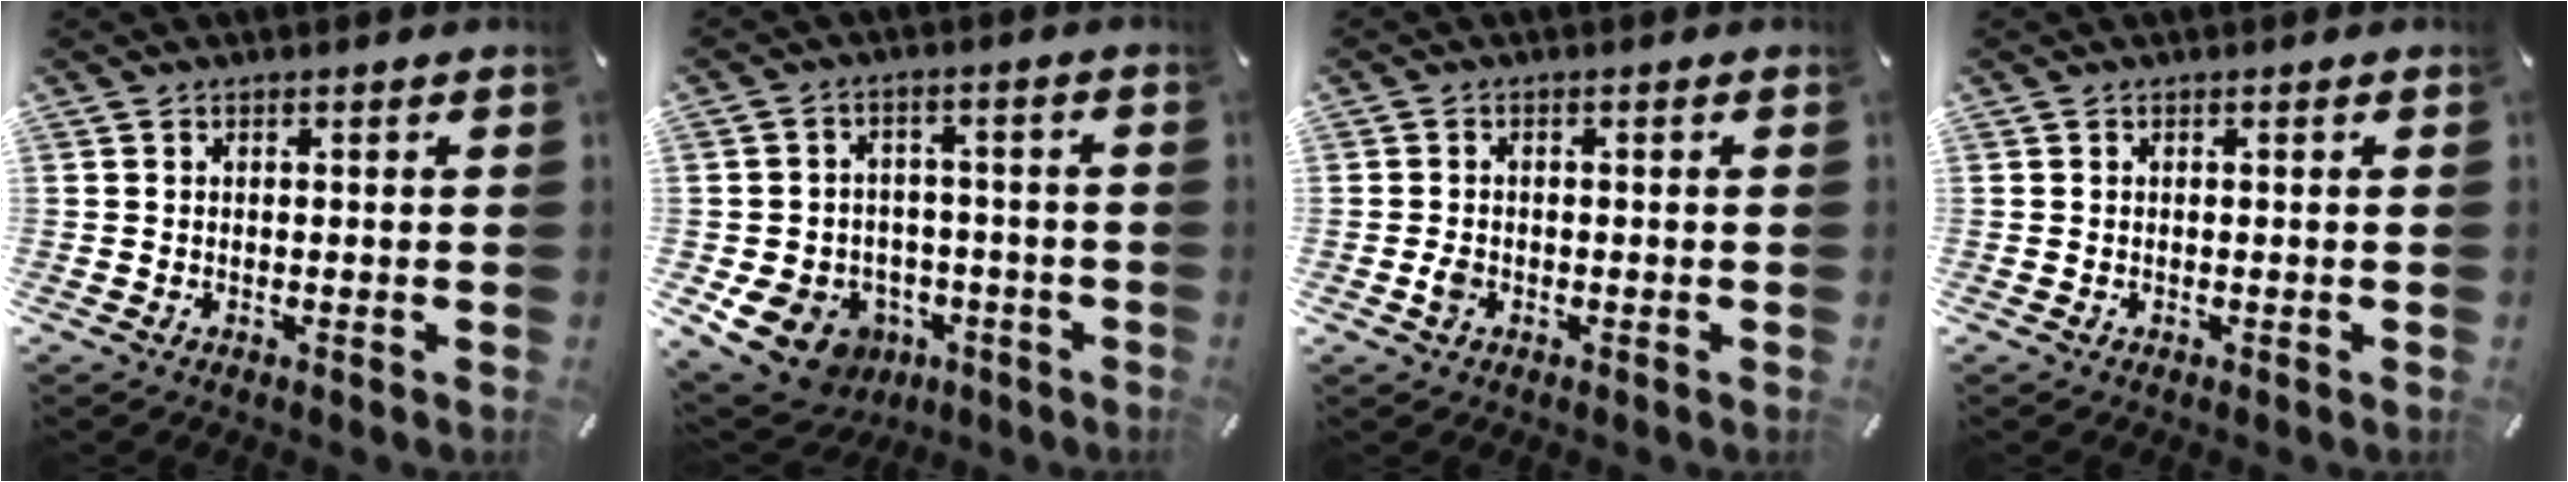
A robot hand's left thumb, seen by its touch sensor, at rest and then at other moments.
{"total": 12.1, "force": [-5.4, 9.9, 4.6], "torque": [-0.090, 0.031, -0.086]}
{"total": 2.1, "force": [-0.7, 1.6, 1.1], "torque": [-0.020, 0.003, -0.013]}
{"total": 0.0}